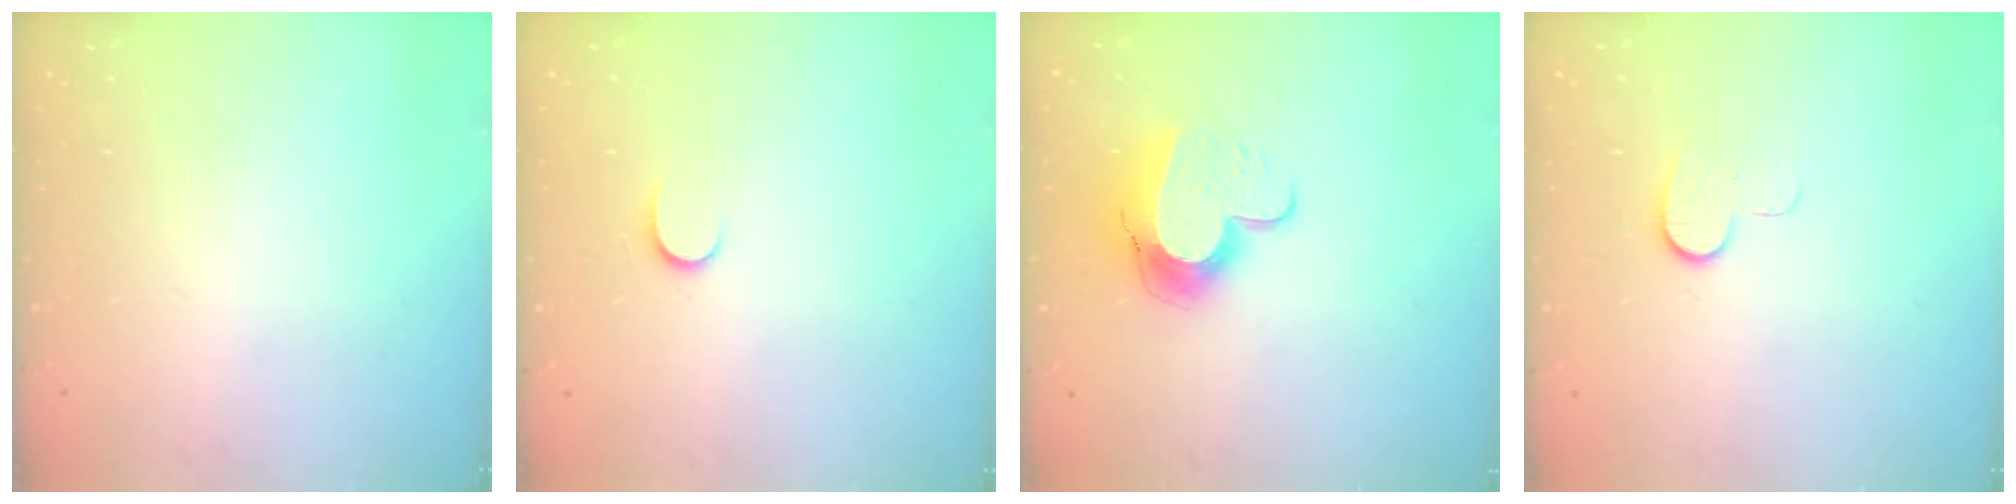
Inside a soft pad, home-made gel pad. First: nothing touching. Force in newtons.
{"total": 3.8, "press": 3.8, "slide": 0.4}
{"total": 12.6, "press": 12.5, "slide": 1.1}
{"total": 7.0, "press": 7.0, "slide": 0.6}